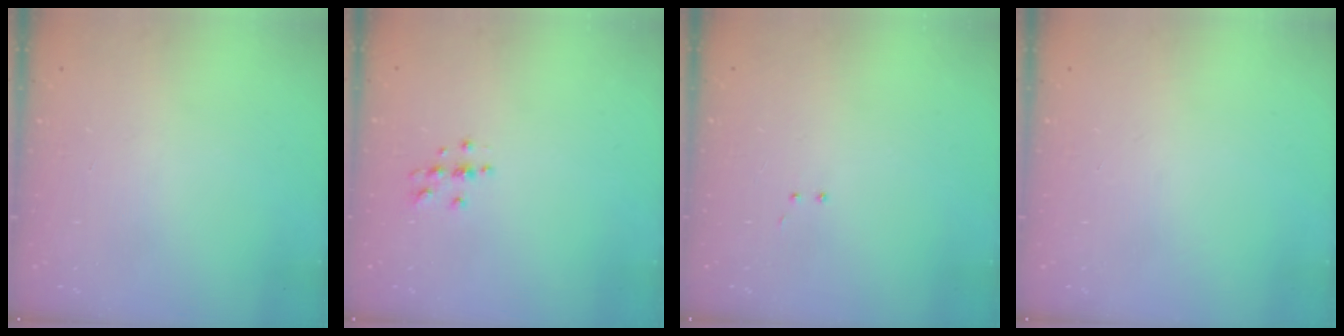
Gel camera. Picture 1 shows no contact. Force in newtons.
{"total": 4.0, "press": 3.9, "slide": 0.4}
{"total": 3.0, "press": 2.9, "slide": 0.7}
{"total": 0.0}